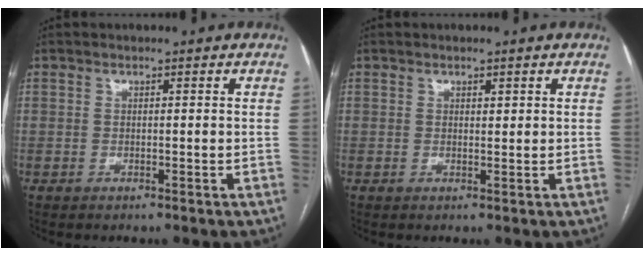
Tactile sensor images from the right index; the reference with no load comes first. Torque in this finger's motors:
{"motor_torque": [-0.01, 0.28, -0.06, 0.00]}